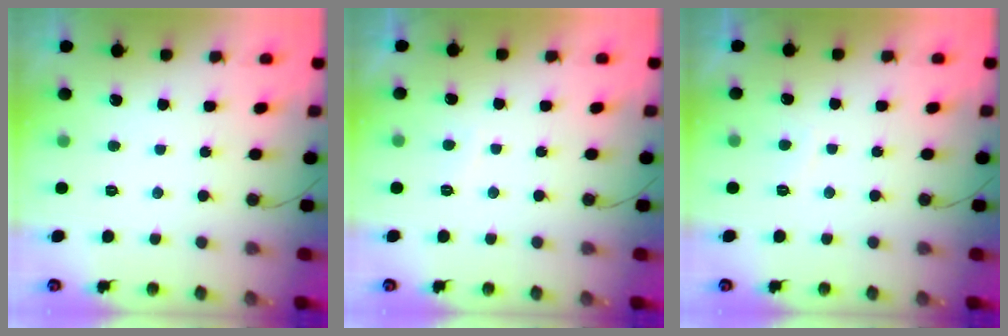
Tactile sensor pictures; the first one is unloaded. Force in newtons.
{"total": 1.5, "press": 1.4, "slide": 0.6}
{"total": 1.5, "press": 1.4, "slide": 0.6}